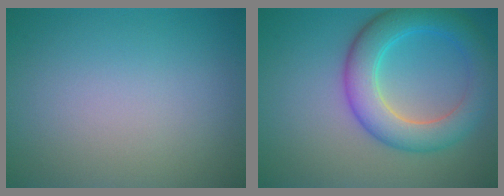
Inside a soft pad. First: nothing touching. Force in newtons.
{"total": 6.3, "press": 6.3, "slide": 0.3}